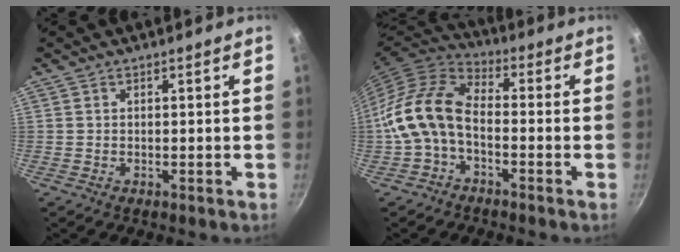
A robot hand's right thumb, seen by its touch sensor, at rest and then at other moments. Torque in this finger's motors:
{"motor_torque": [-0.05, 1.07, 0.85, -0.84, 0.54]}